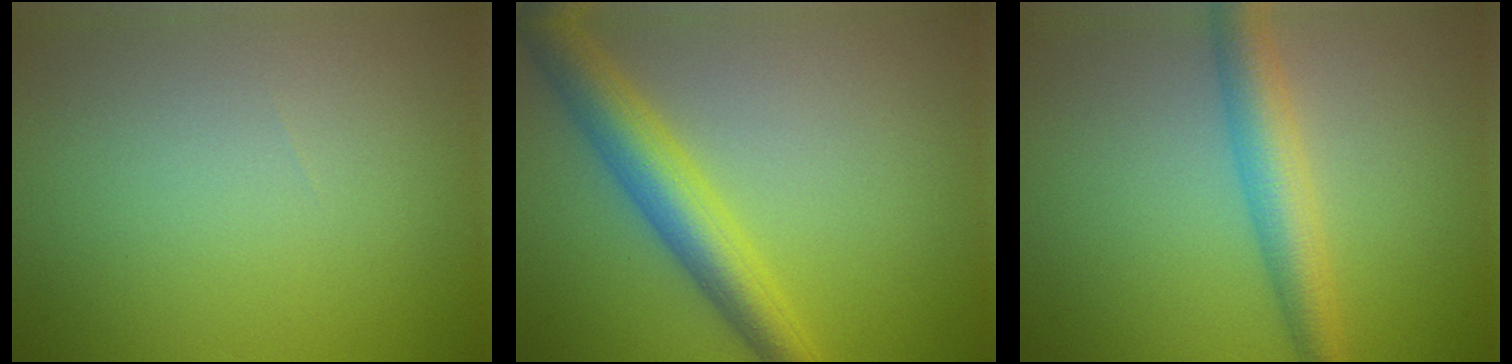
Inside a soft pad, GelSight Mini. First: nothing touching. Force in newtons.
{"total": 5.6, "press": 5.6, "slide": 0.0}
{"total": 4.4, "press": 4.4, "slide": 0.0}